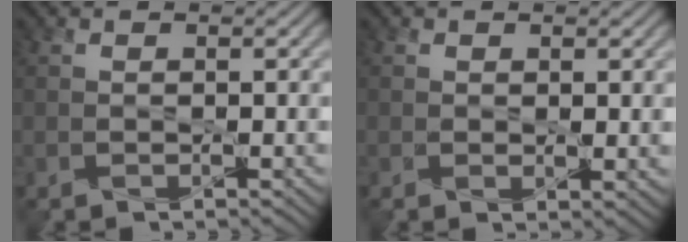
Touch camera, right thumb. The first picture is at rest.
{"total": 2.2, "force": [0.6, 1.2, 1.7], "torque": [-0.034, -0.004, 0.011]}